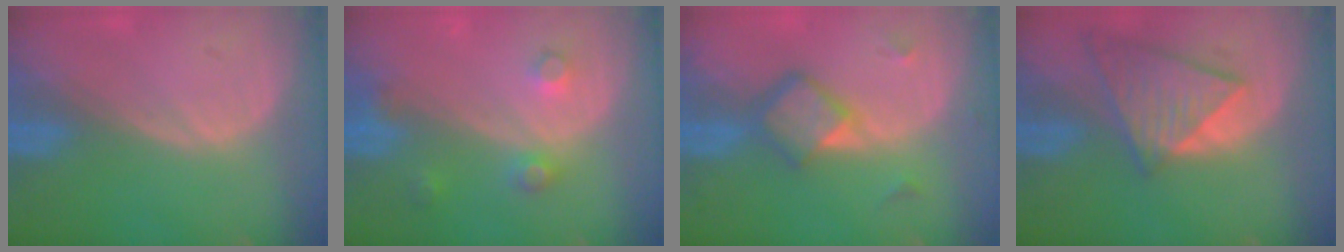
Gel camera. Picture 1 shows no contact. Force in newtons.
{"total": 3.8, "press": 3.5, "slide": 1.6}
{"total": 5.8, "press": 5.1, "slide": 2.7}
{"total": 8.4, "press": 7.4, "slide": 4.1}